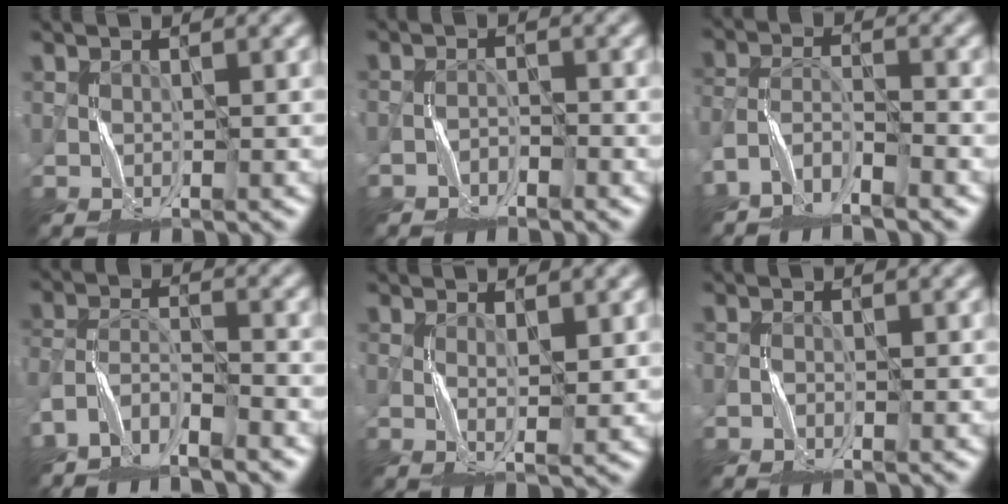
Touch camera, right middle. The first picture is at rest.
{"total": 1.6, "force": [-1.6, 0.3, -0.2], "torque": [0.007, 0.010, -0.030]}
{"total": 3.6, "force": [-3.5, 0.5, 0.8], "torque": [-0.020, 0.004, -0.078]}
{"total": 4.6, "force": [-4.4, 0.9, 1.2], "torque": [-0.025, 0.000, -0.092]}
{"total": 1.1, "force": [0.3, 0.3, 1.1], "torque": [-0.024, 0.000, 0.006]}
{"total": 1.1, "force": [-1.0, 0.2, -0.2], "torque": [0.006, 0.007, -0.021]}